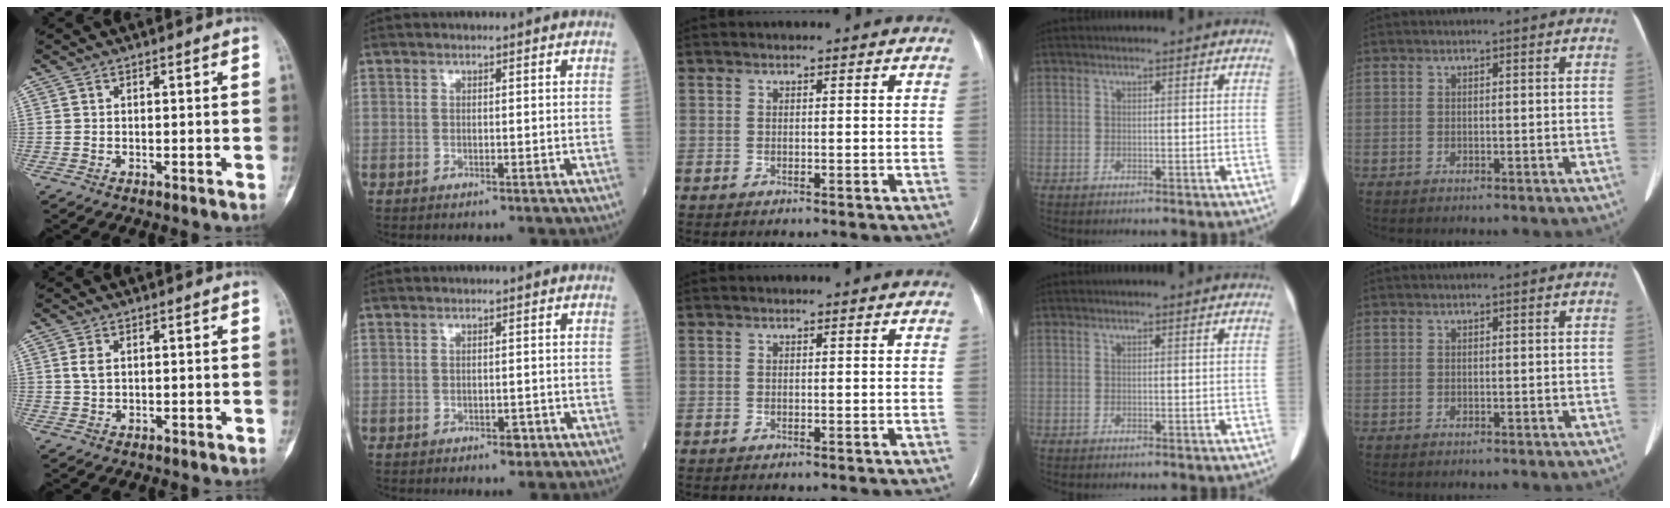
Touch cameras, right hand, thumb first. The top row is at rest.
{"thumb": {"total": 2.1, "force": [0.4, 1.3, 1.6], "torque": [-0.035, 0.003, 0.009]}, "index": {"total": 1.3, "force": [-0.7, 0.6, 0.9], "torque": [-0.010, 0.000, -0.008]}}